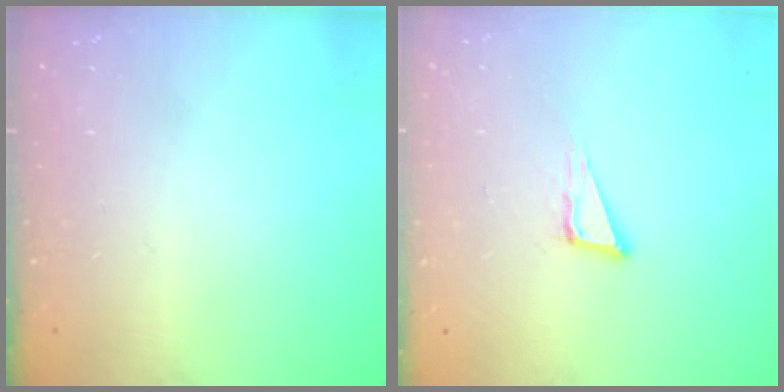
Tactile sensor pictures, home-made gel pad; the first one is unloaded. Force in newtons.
{"total": 5.9, "press": 5.8, "slide": 1.3}